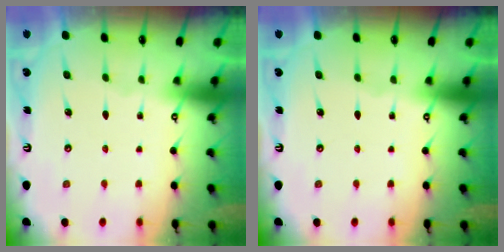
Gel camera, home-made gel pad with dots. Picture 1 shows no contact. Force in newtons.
{"total": 0.0}